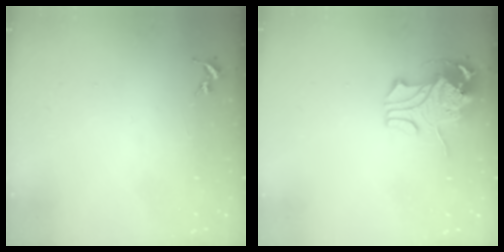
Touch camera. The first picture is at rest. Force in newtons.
{"total": 10.9, "press": 10.9, "slide": 1.1}